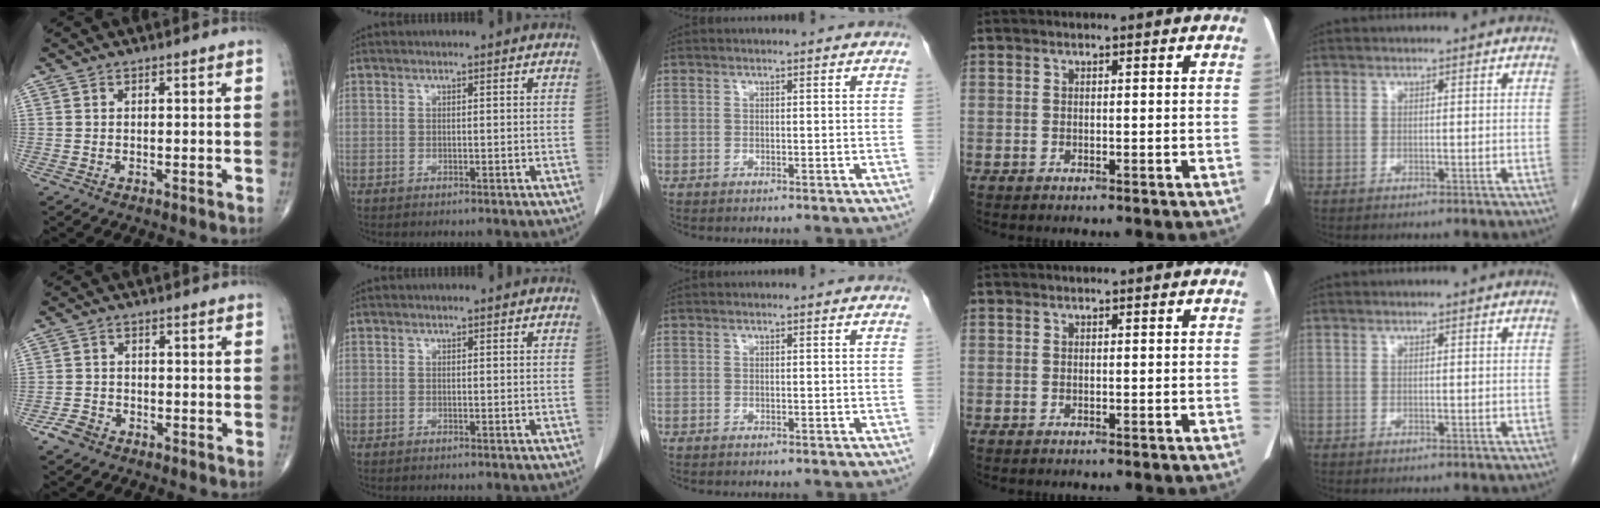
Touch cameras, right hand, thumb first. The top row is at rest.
{"thumb": {"total": 3.4, "force": [-2.3, 2.2, 1.1], "torque": [-0.016, 0.012, -0.041]}}